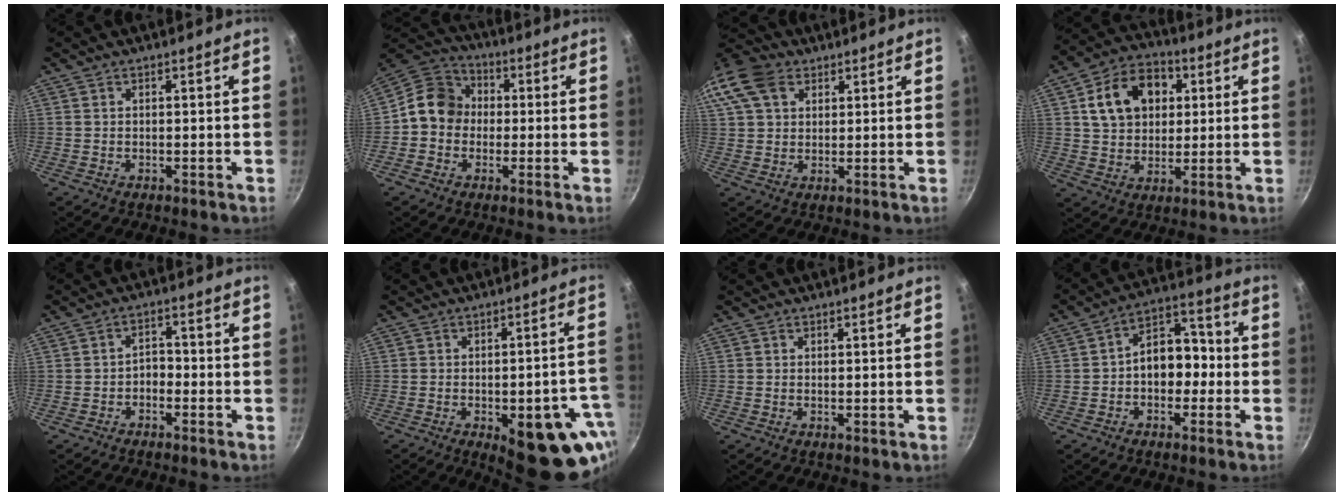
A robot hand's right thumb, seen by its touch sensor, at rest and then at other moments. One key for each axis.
{"total": 10.0, "fx": -0.4, "fy": 8.8, "fz": 4.8, "tx": -0.042, "ty": 0.030, "tz": -0.032}
{"total": 16.6, "fx": 7.0, "fy": 12.1, "fz": 8.8, "tx": -0.201, "ty": 0.030, "tz": 0.123}
{"total": 14.6, "fx": 4.0, "fy": 11.0, "fz": 8.8, "tx": -0.120, "ty": 0.015, "tz": 0.058}
{"total": 2.8, "fx": -1.4, "fy": 1.9, "fz": 1.5, "tx": -0.008, "ty": 0.023, "tz": -0.028}
{"total": 19.8, "fx": -7.6, "fy": 8.4, "fz": 16.2, "tx": -0.130, "ty": 0.013, "tz": -0.088}
{"total": 0.0}
{"total": 9.9, "fx": -1.4, "fy": 7.1, "fz": 6.7, "tx": -0.046, "ty": 0.046, "tz": -0.036}